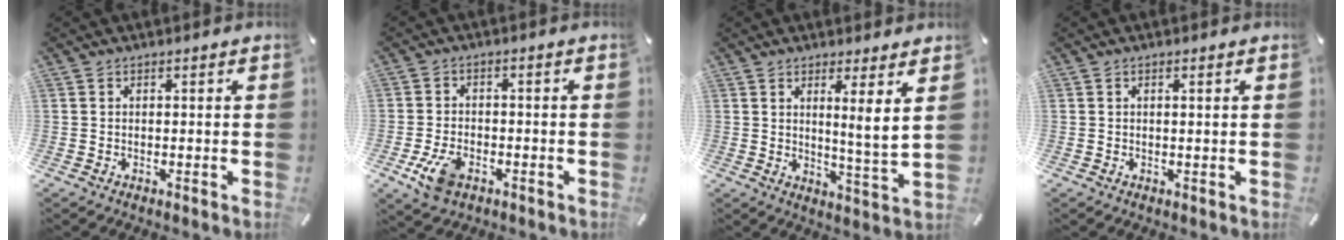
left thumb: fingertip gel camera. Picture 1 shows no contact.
{"total": 7.1, "force": [-3.4, 4.2, 4.6], "torque": [-0.109, 0.007, -0.063]}
{"total": 5.3, "force": [2.9, -0.7, 4.4], "torque": [-0.083, -0.026, 0.045]}
{"total": 1.0, "force": [0.3, -0.1, 0.9], "torque": [-0.017, -0.002, 0.005]}